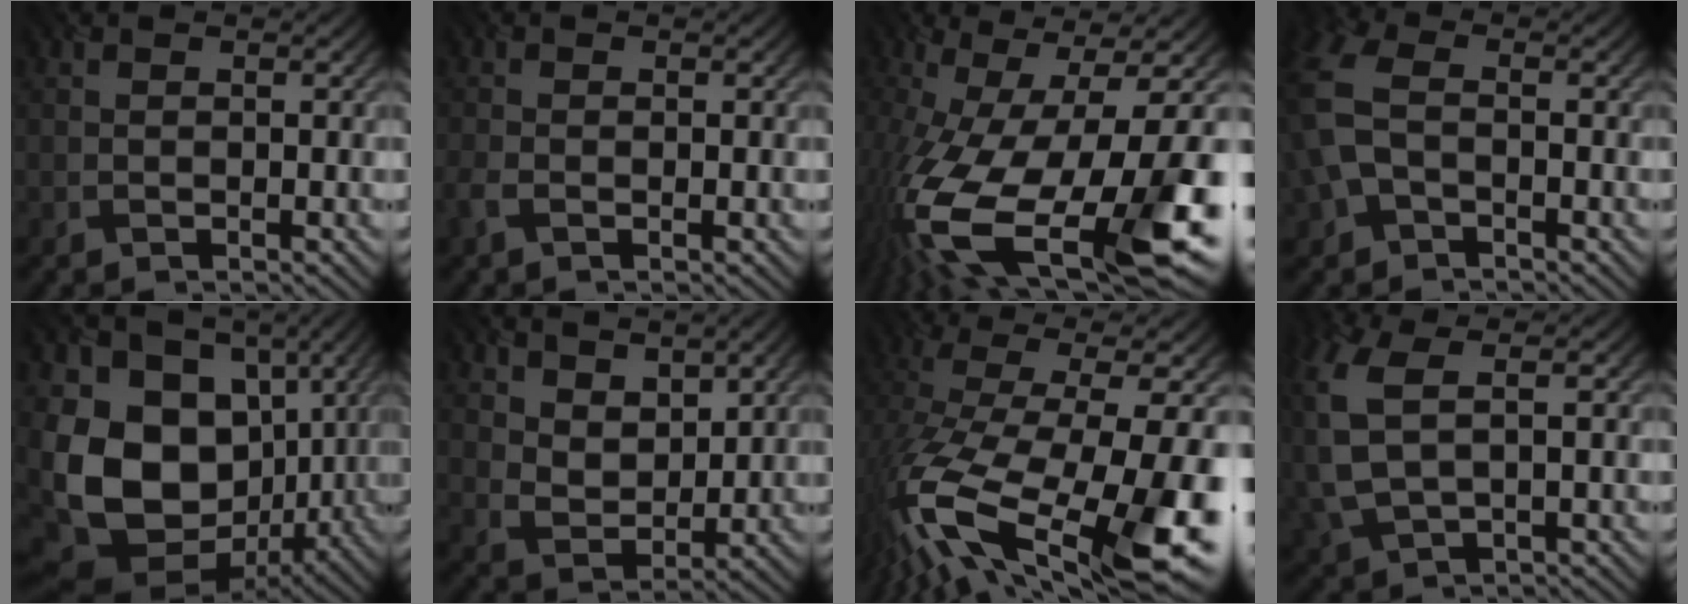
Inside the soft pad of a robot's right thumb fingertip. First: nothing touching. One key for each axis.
{"total": 1.5, "fx": -0.9, "fy": 0.6, "fz": 1.0, "tx": -0.030, "ty": -0.004, "tz": -0.024}
{"total": 20.0, "fx": -6.0, "fy": 6.6, "fz": 17.9, "tx": -0.353, "ty": -0.054, "tz": -0.080}
{"total": 7.8, "fx": -1.1, "fy": 5.1, "fz": 5.7, "tx": -0.173, "ty": 0.004, "tz": -0.034}
{"total": 16.4, "fx": 0.6, "fy": 12.6, "fz": 10.6, "tx": -0.230, "ty": -0.018, "tz": 0.017}
{"total": 6.1, "fx": 4.0, "fy": 3.6, "fz": 2.8, "tx": -0.072, "ty": -0.022, "tz": 0.080}
{"total": 19.0, "fx": -6.4, "fy": 7.6, "fz": 16.2, "tx": -0.343, "ty": -0.055, "tz": -0.083}
{"total": 8.3, "fx": 0.5, "fy": 4.3, "fz": 7.0, "tx": -0.202, "ty": -0.007, "tz": 0.011}